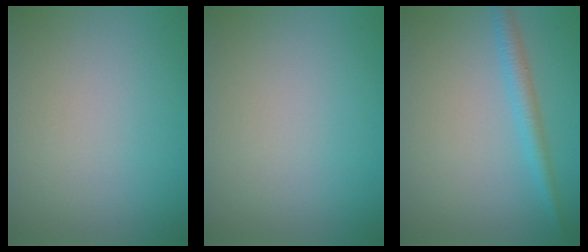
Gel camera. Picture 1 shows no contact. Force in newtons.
{"total": 0.0}
{"total": 2.3, "press": 2.3, "slide": 0.1}